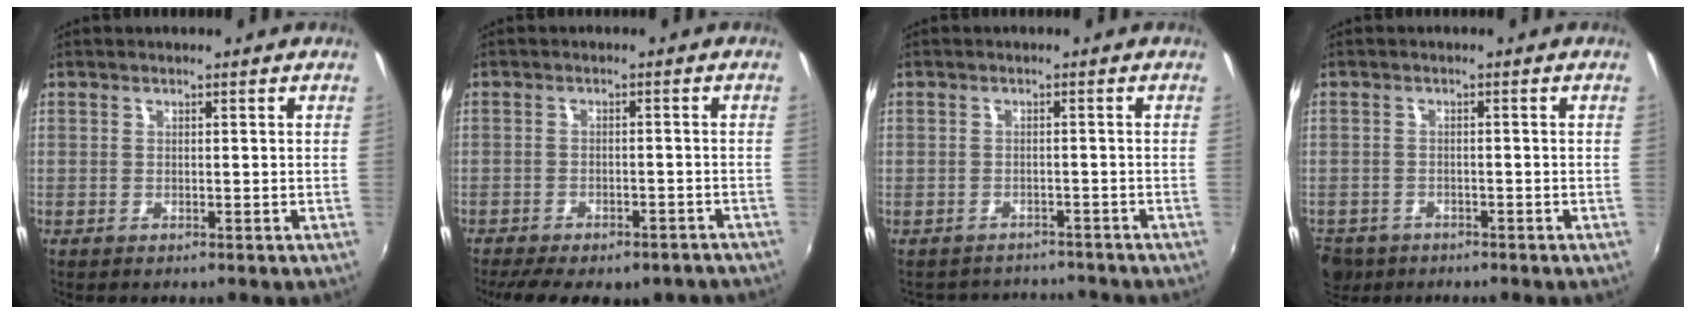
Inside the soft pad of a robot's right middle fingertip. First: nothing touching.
{"total": 14.4, "force": [-11.4, 5.4, 6.8], "torque": [-0.148, -0.026, -0.145]}
{"total": 6.4, "force": [-5.4, 3.3, 0.6], "torque": [-0.016, 0.022, -0.076]}
{"total": 7.6, "force": [-4.6, 5.3, 2.8], "torque": [-0.086, -0.015, -0.077]}